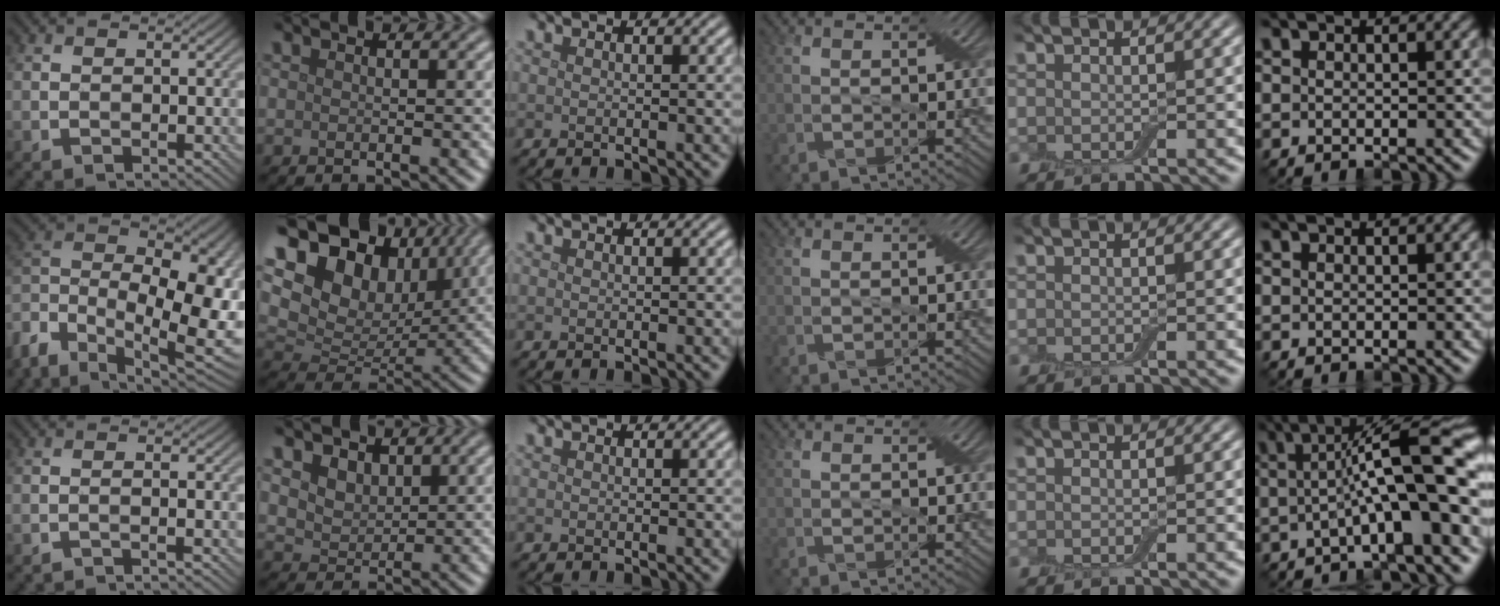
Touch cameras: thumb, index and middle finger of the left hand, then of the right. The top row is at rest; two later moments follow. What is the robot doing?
{"motion": "extract", "object": "backpack"}